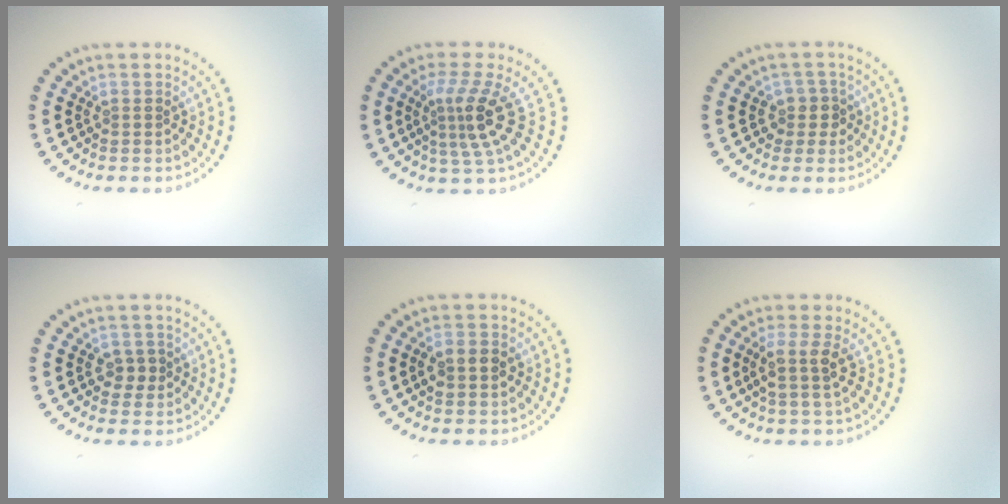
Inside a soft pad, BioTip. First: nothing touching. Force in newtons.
{"total": 3.8, "press": 2.6, "slide": 2.8}
{"total": 1.9, "press": 1.6, "slide": 1.1}
{"total": 1.9, "press": 1.8, "slide": 0.6}
{"total": 2.8, "press": 2.8, "slide": 0.3}
{"total": 2.5, "press": 2.0, "slide": 1.5}